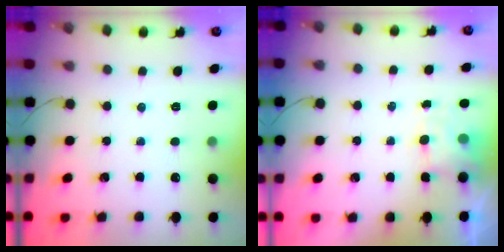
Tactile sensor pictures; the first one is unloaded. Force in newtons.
{"total": 4.6, "press": 4.5, "slide": 1.1}